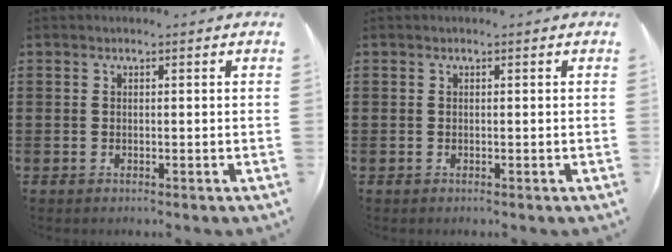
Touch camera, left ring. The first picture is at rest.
{"total": 0.0}